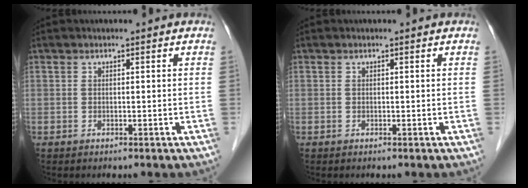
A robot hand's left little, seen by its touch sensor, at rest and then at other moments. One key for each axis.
{"total": 0.0}